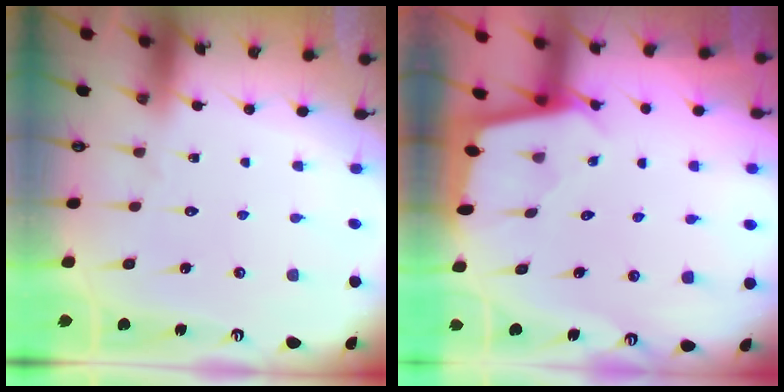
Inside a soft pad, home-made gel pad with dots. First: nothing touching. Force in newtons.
{"total": 1.9, "press": 1.9, "slide": 0.2}